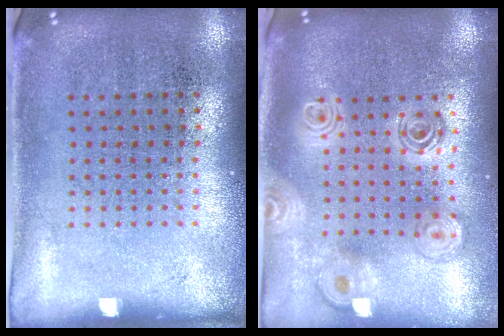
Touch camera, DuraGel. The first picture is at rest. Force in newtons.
{"total": 2.2, "press": 1.8, "slide": 1.3}